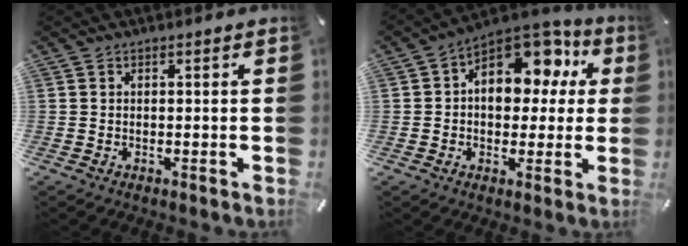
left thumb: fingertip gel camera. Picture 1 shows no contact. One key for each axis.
{"total": 13.0, "fx": 4.3, "fy": 9.5, "fz": 7.6, "tx": -0.099, "ty": -0.035, "tz": 0.080}